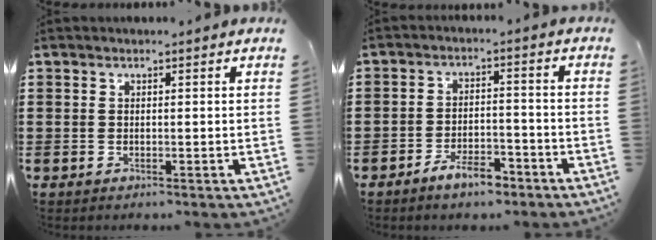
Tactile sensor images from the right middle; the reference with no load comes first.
{"total": 5.3, "force": [-4.4, 1.7, 2.5], "torque": [-0.052, 0.007, -0.085]}